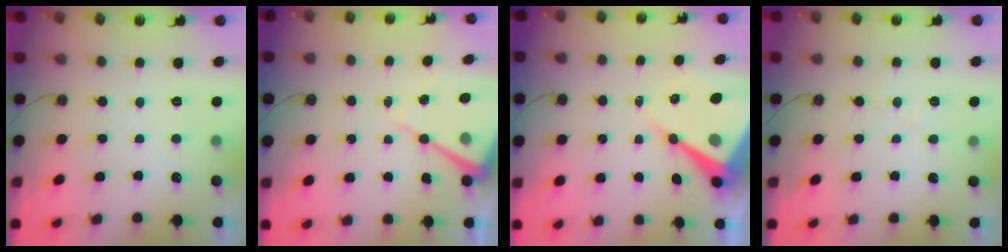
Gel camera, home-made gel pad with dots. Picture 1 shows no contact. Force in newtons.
{"total": 11.4, "press": 11.4, "slide": 0.8}
{"total": 15.0, "press": 15.0, "slide": 1.3}
{"total": 5.5, "press": 5.4, "slide": 0.8}